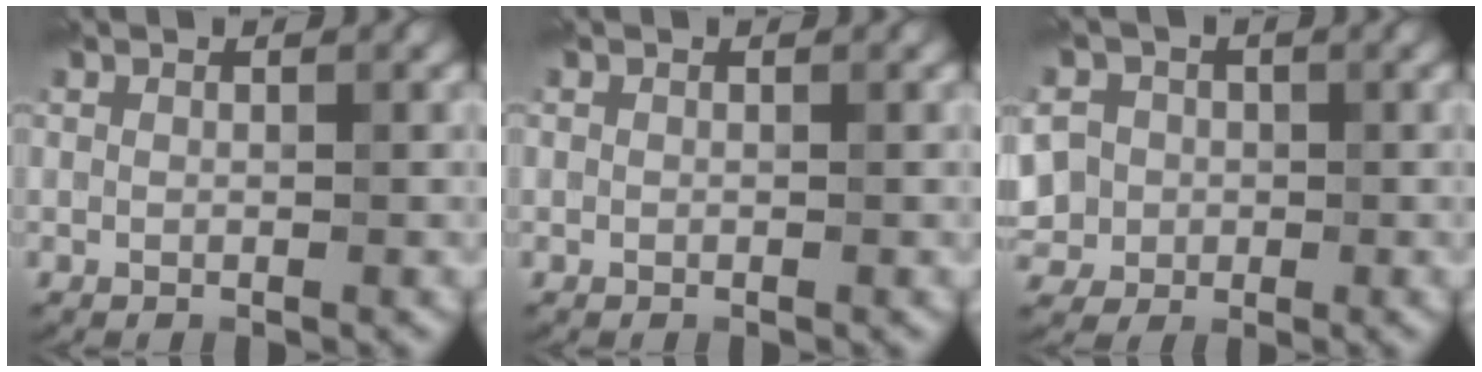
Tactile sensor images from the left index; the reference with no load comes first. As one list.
[{"total": 0.0}, {"total": 7.9, "force": [-0.4, 7.2, 3.3], "torque": [-0.069, 0.025, -0.043]}]